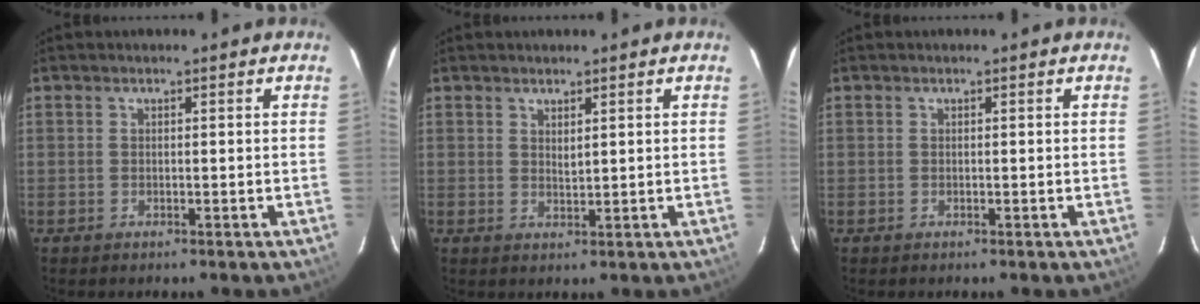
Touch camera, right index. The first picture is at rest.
{"total": 1.5, "force": [1.0, 0.5, 1.0], "torque": [-0.017, -0.001, 0.018]}
{"total": 0.0}